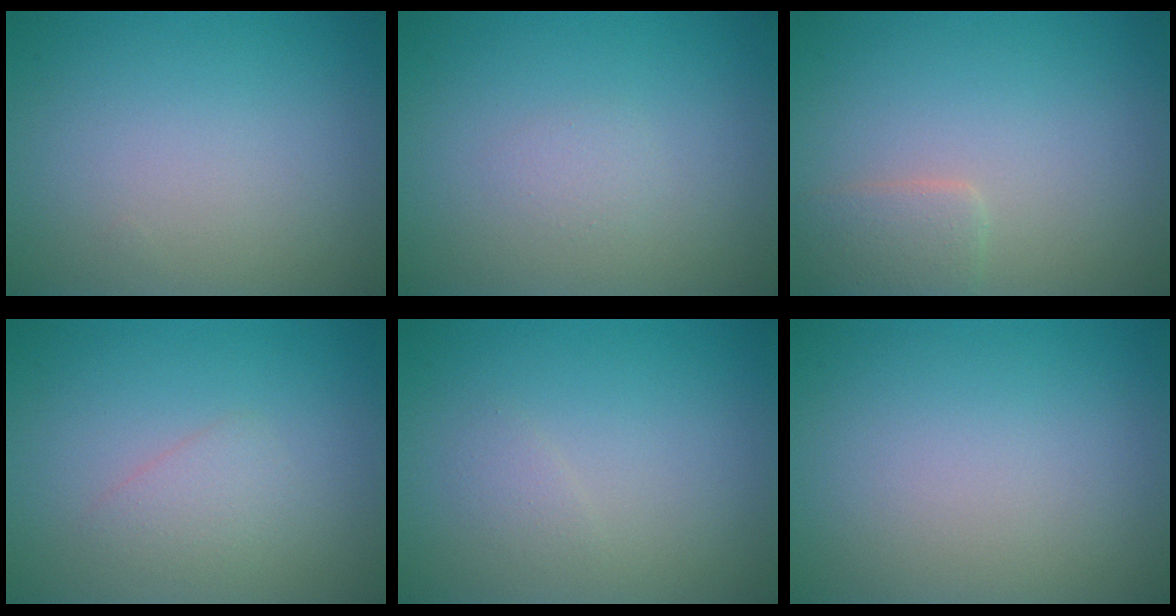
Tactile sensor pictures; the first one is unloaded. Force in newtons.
{"total": 0.8, "press": 0.8, "slide": 0.1}
{"total": 2.1, "press": 2.1, "slide": 0.1}
{"total": 1.5, "press": 1.5, "slide": 0.0}
{"total": 0.8, "press": 0.8, "slide": 0.1}
{"total": 0.0}